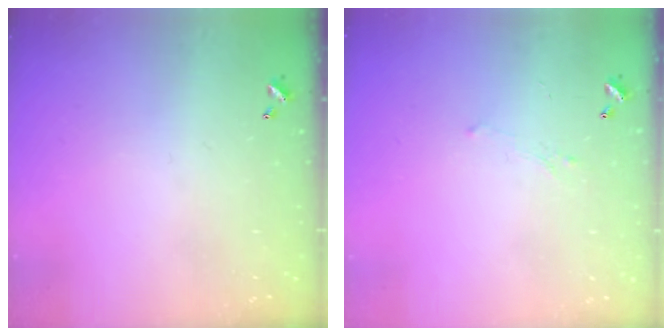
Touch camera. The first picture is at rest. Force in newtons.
{"total": 0.8, "press": 0.6, "slide": 0.6}